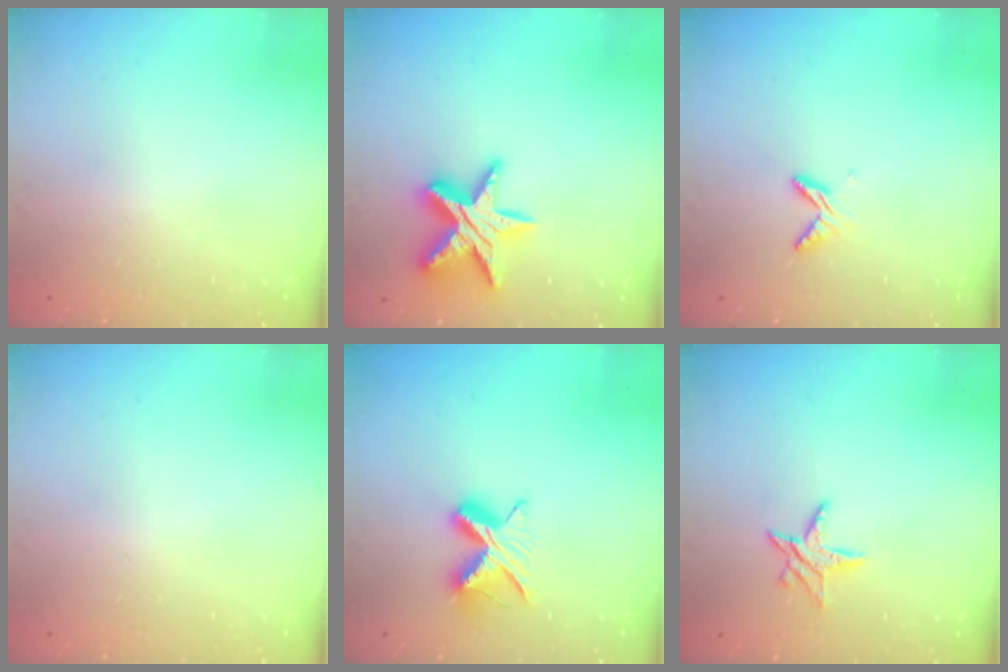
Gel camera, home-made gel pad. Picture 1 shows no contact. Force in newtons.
{"total": 16.7, "press": 16.6, "slide": 1.2}
{"total": 6.4, "press": 6.4, "slide": 0.6}
{"total": 0.0}
{"total": 8.7, "press": 8.7, "slide": 0.2}
{"total": 6.7, "press": 6.7, "slide": 0.2}